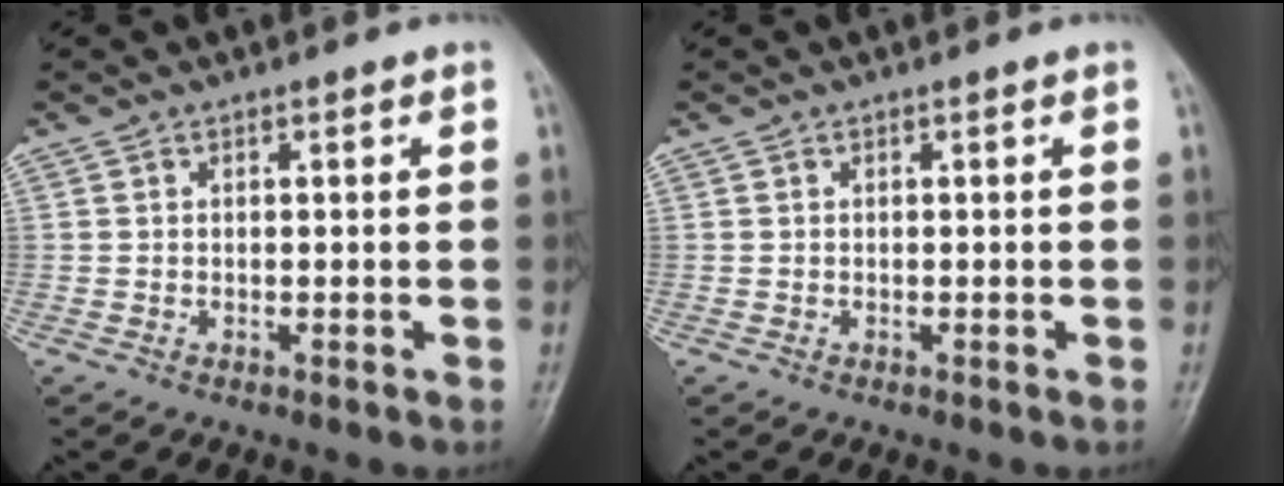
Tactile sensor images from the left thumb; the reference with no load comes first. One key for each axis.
{"total": 0.0}